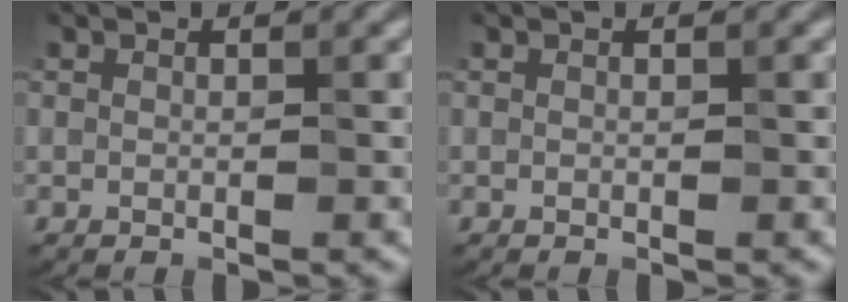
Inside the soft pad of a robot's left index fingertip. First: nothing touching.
{"total": 0.0}